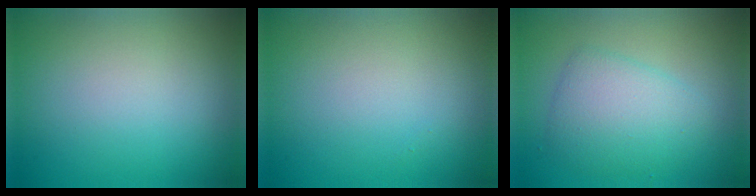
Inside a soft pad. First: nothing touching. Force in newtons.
{"total": 0.0}
{"total": 4.2, "press": 4.2, "slide": 0.1}